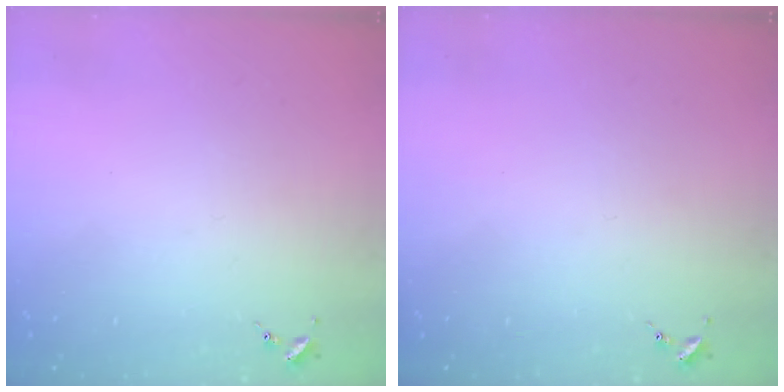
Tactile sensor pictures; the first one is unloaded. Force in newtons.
{"total": 0.0}